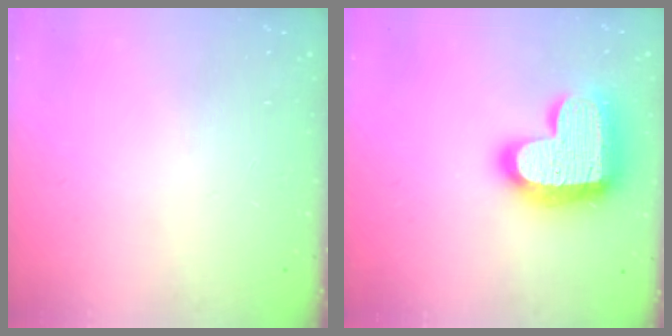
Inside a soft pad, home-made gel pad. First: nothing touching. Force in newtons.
{"total": 22.1, "press": 22.0, "slide": 1.5}